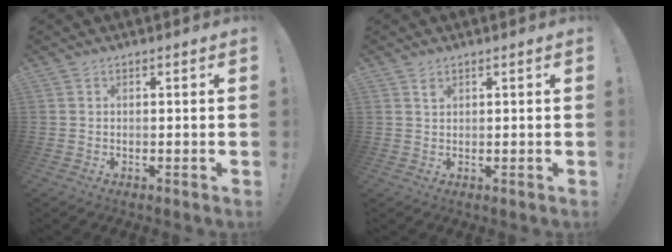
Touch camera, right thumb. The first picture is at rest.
{"total": 1.0, "force": [0.8, 0.5, 0.4], "torque": [0.004, -0.005, 0.012]}